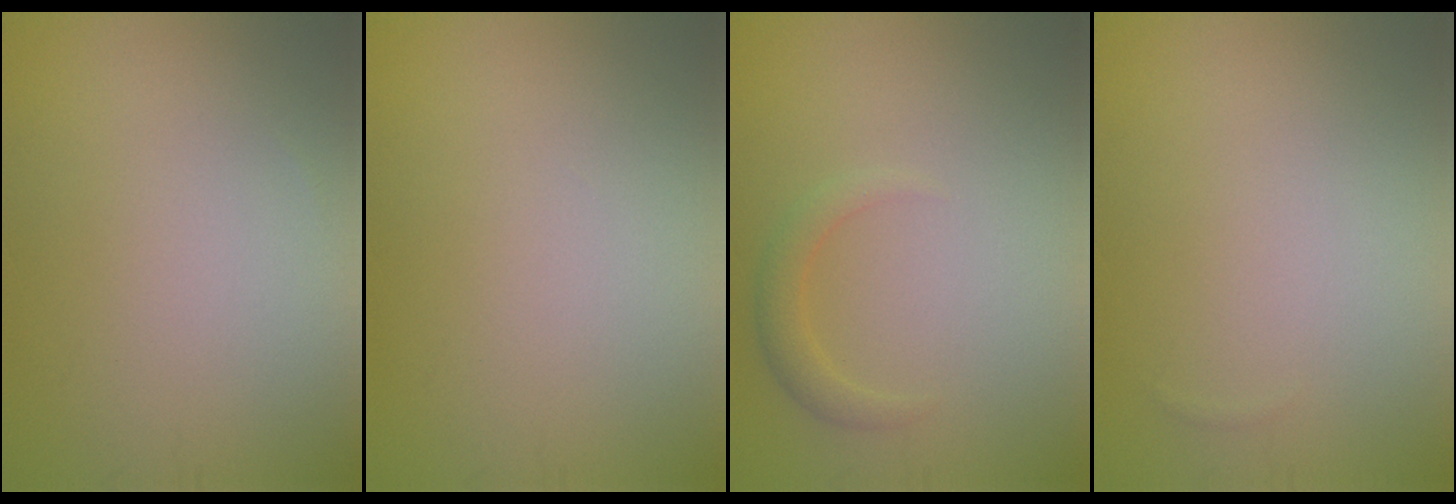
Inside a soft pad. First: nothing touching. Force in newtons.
{"total": 0.0}
{"total": 1.6, "press": 1.6, "slide": 0.1}
{"total": 0.0}